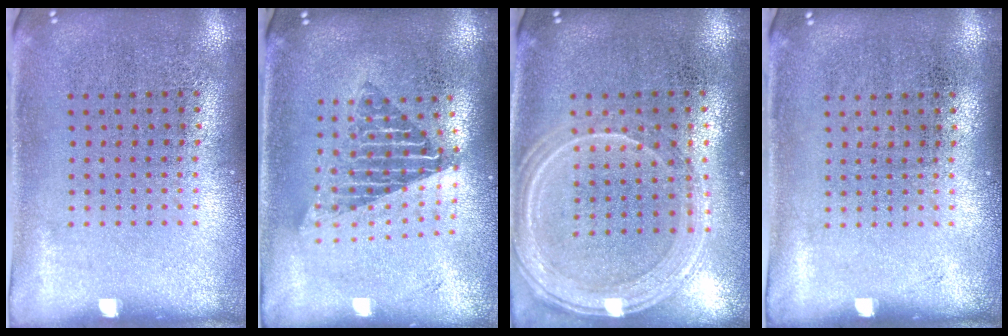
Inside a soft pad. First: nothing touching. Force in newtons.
{"total": 1.7, "press": 1.4, "slide": 1.0}
{"total": 1.3, "press": 1.3, "slide": 0.1}
{"total": 0.0}